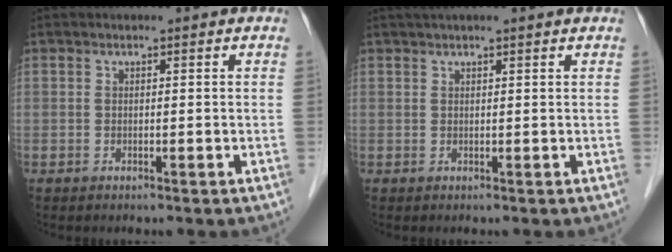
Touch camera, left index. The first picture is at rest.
{"total": 3.5, "force": [2.8, -0.1, 2.0], "torque": [-0.024, 0.030, 0.037]}